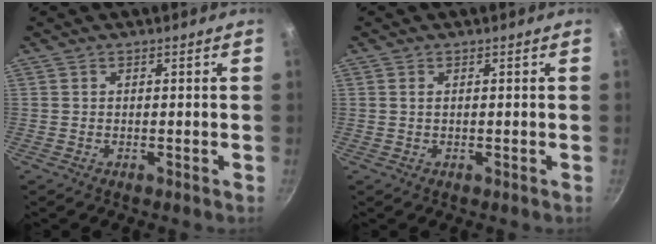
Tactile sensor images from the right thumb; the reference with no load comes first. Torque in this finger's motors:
{"motor_torque": [-0.32, 0.06, -0.19, 0.00, -0.02]}